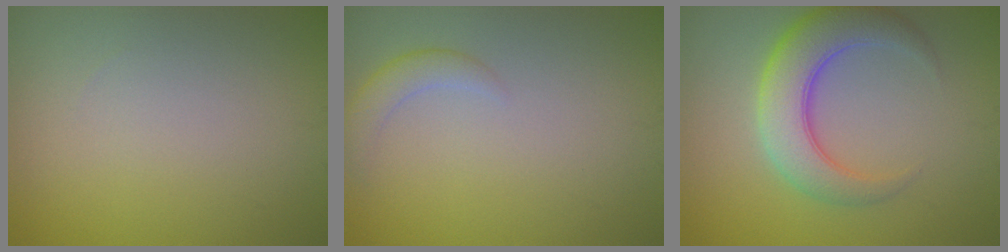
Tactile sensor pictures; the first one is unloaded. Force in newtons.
{"total": 1.6, "press": 1.6, "slide": 0.1}
{"total": 5.9, "press": 5.9, "slide": 0.3}